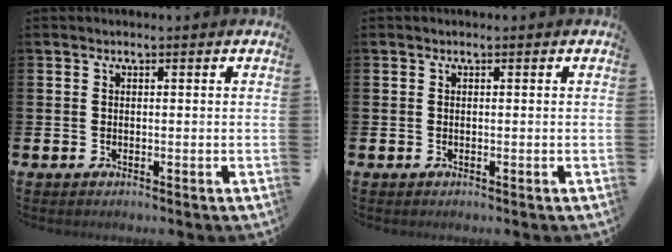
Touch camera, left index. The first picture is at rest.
{"total": 0.0}